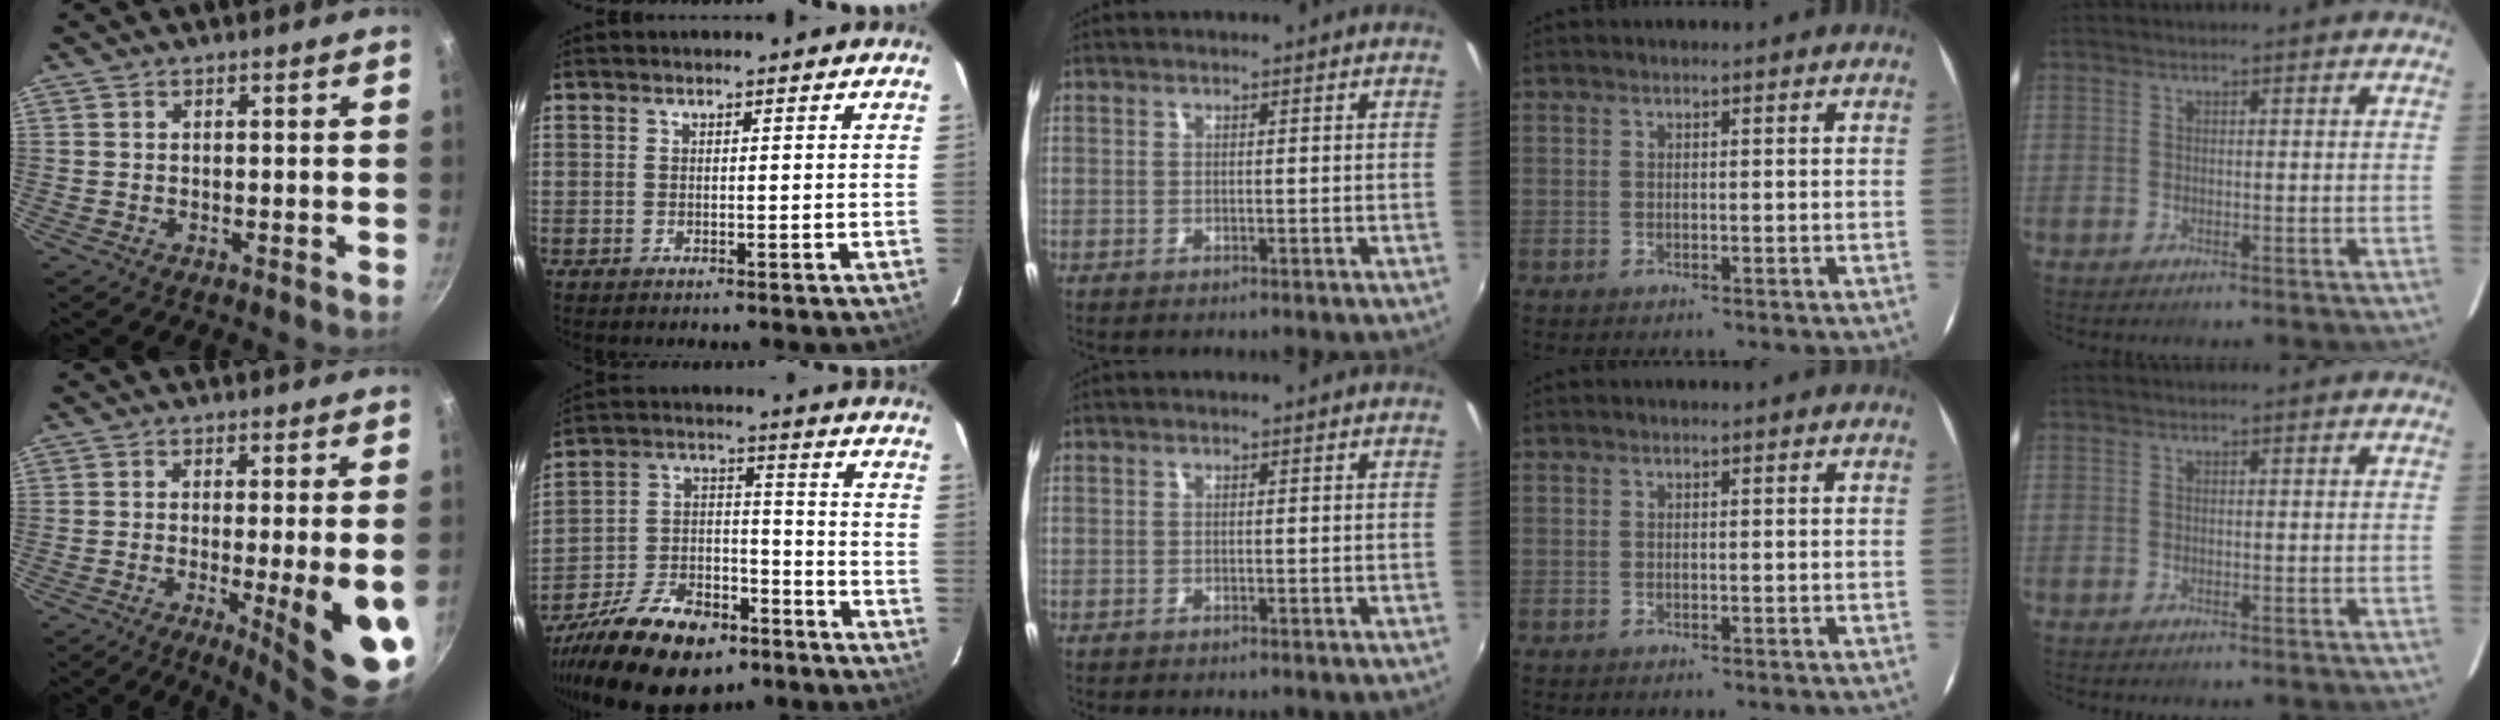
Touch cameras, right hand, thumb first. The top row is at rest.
{"thumb": {"total": 13.7, "force": [-3.6, 2.3, 13.0], "torque": [-0.165, -0.002, -0.043]}, "index": {"total": 21.2, "force": [-14.6, 10.6, 11.2], "torque": [-0.233, -0.002, -0.235]}}